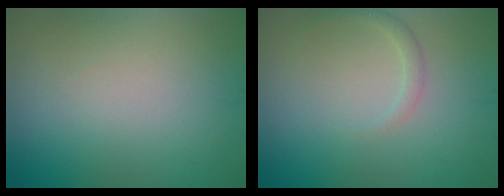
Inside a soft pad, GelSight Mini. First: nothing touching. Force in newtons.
{"total": 1.2, "press": 1.2, "slide": 0.1}